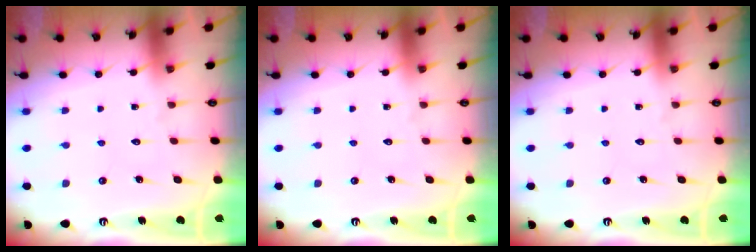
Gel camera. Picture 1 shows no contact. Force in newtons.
{"total": 0.0}
{"total": 0.0}